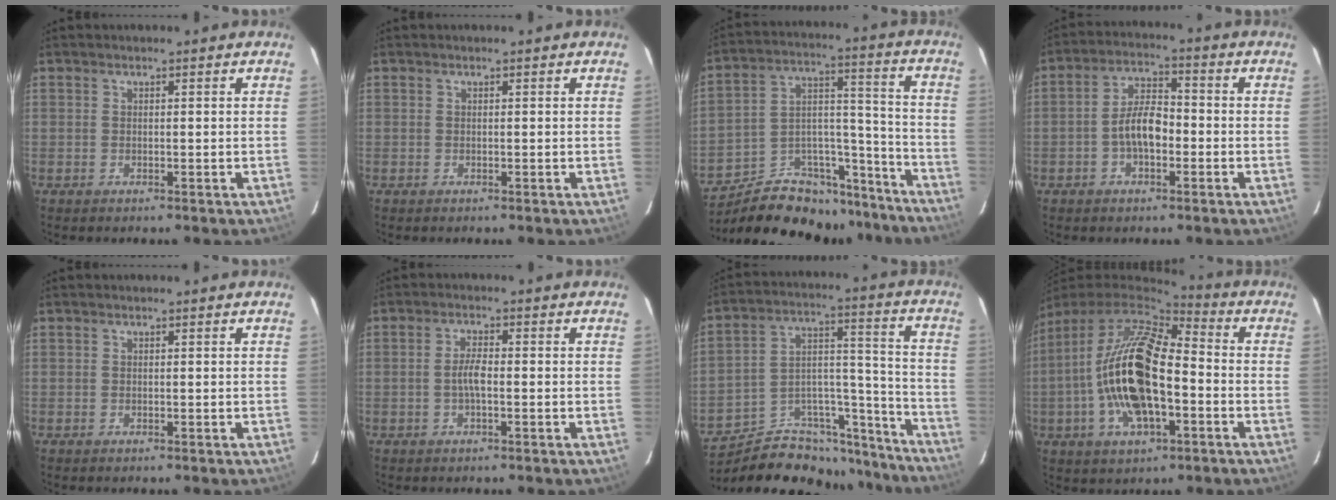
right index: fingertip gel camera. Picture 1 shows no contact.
{"total": 0.0}
{"total": 22.5, "force": [-18.5, 9.9, 8.2], "torque": [-0.142, 0.067, -0.260]}
{"total": 7.0, "force": [-1.9, 3.3, 5.9], "torque": [-0.114, 0.015, -0.033]}
{"total": 0.0}
{"total": 2.9, "force": [-0.7, 0.7, 2.7], "torque": [-0.055, 0.004, -0.013]}
{"total": 22.4, "force": [-18.8, 10.1, 6.8], "torque": [-0.112, 0.078, -0.262]}
{"total": 19.5, "force": [-3.7, 7.9, 17.5], "torque": [-0.340, -0.012, -0.070]}